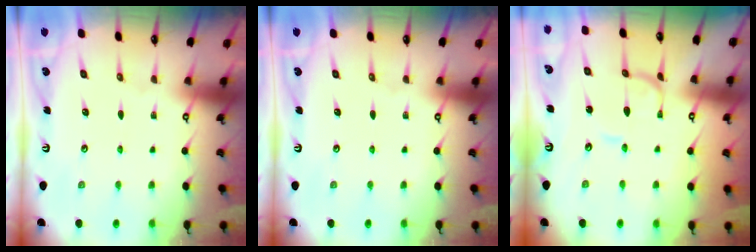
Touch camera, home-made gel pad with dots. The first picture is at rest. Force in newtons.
{"total": 0.0}
{"total": 1.8, "press": 1.8, "slide": 0.1}